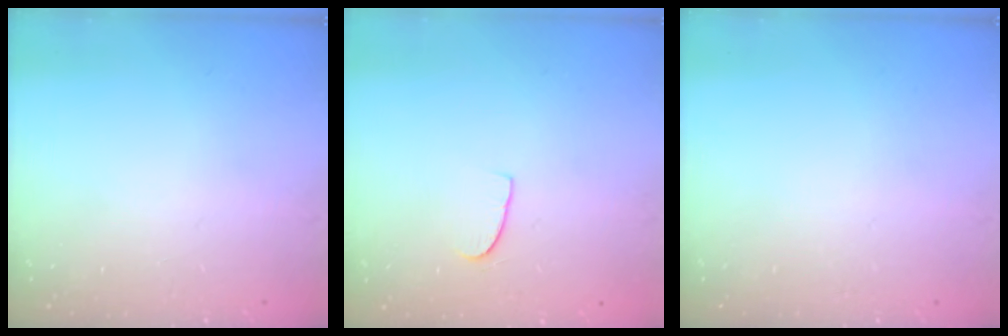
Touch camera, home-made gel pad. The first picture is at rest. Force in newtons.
{"total": 5.4, "press": 5.4, "slide": 0.4}
{"total": 0.0}